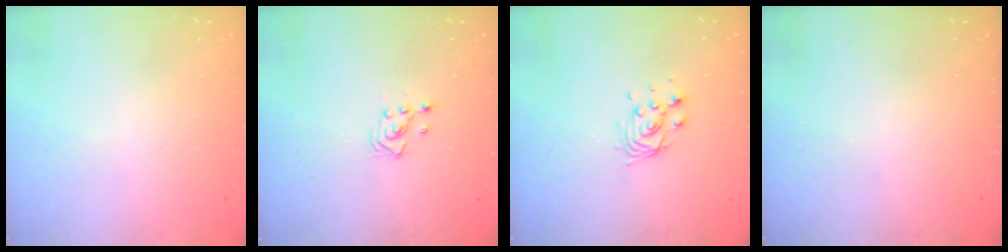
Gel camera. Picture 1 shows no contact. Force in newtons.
{"total": 2.3, "press": 2.3, "slide": 0.3}
{"total": 7.6, "press": 7.6, "slide": 0.5}
{"total": 0.0}